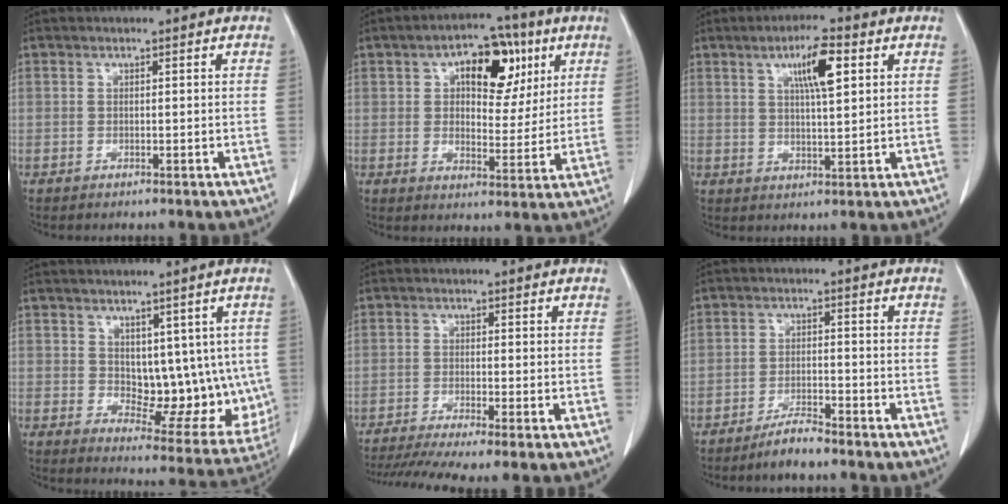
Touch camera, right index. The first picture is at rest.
{"total": 11.1, "force": [4.5, 5.8, 8.4], "torque": [-0.116, 0.025, 0.069]}
{"total": 7.1, "force": [2.9, 1.1, 6.4], "torque": [-0.112, 0.005, 0.048]}
{"total": 11.8, "force": [2.2, 6.6, 9.6], "torque": [-0.109, -0.004, 0.049]}
{"total": 9.8, "force": [-7.6, 0.2, 6.1], "torque": [-0.101, -0.012, -0.124]}
{"total": 4.0, "force": [-3.5, 0.4, 1.9], "torque": [-0.036, -0.005, -0.066]}